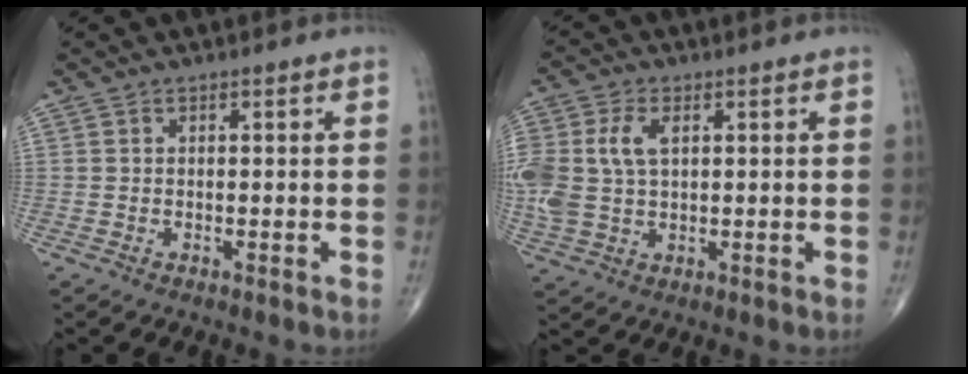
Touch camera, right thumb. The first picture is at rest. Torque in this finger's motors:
{"motor_torque": [0.71, 0.65, 1.08, 0.31, 0.13]}